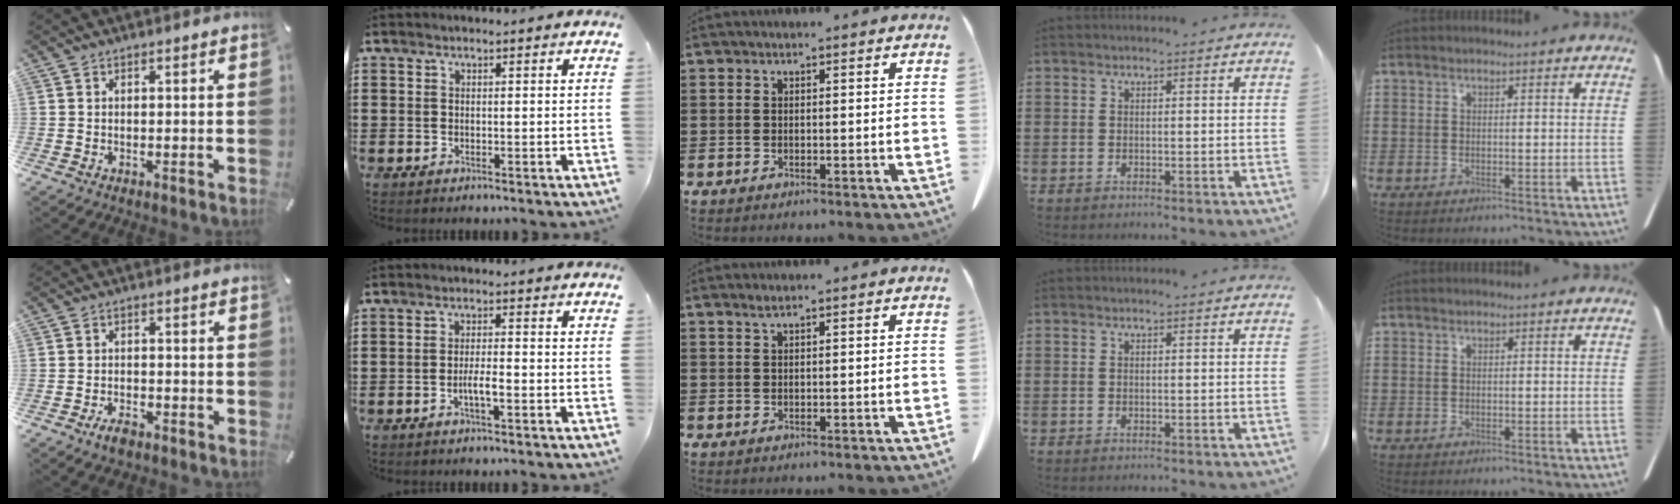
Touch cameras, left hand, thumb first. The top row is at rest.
{"thumb": {"total": 3.3, "force": [-2.4, 1.5, 1.7], "torque": [-0.033, 0.013, -0.047]}, "index": {"total": 3.0, "force": [-1.0, 0.5, 2.7], "torque": [-0.048, 0.002, -0.018]}, "middle": {"total": 1.1, "force": [0.7, 0.1, 0.8], "torque": [-0.017, 0.001, 0.013]}}